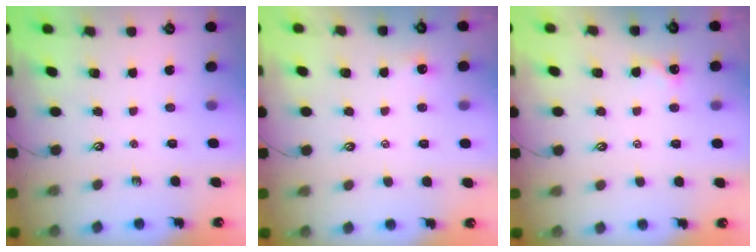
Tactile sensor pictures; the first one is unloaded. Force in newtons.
{"total": 1.8, "press": 1.8, "slide": 0.3}
{"total": 0.9, "press": 0.9, "slide": 0.3}